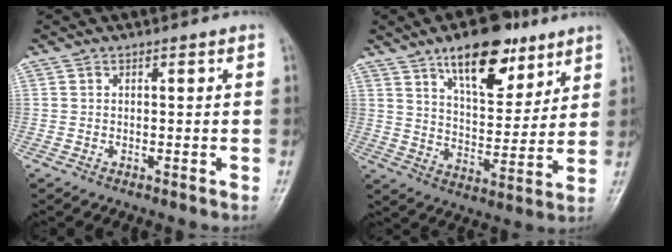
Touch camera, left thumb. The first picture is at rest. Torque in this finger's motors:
{"motor_torque": [2.42, 1.15, 1.23, -1.27, 0.13]}